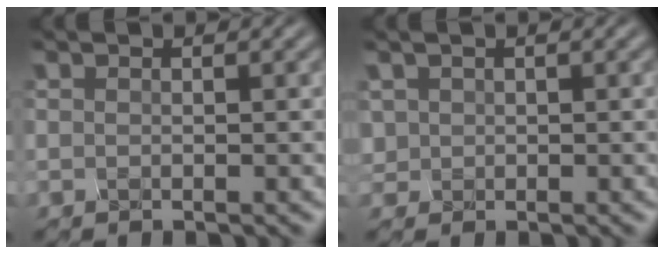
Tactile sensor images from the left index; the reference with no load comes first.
{"total": 1.3, "force": [0.3, -0.3, -1.2], "torque": [0.006, 0.007, 0.025]}